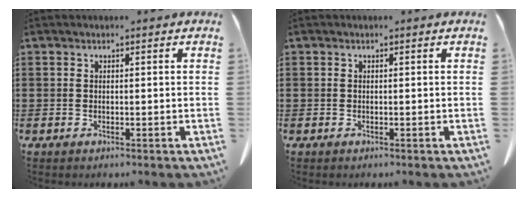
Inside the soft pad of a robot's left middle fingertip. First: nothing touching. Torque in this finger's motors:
{"motor_torque": [0.75, -0.95, 0.00, 0.00]}